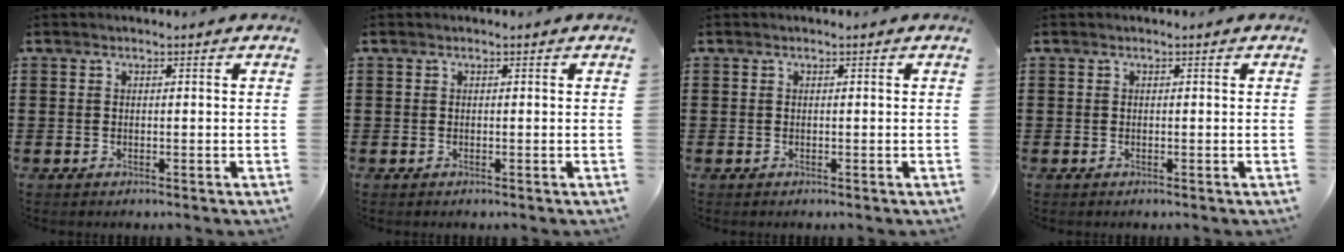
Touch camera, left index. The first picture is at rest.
{"total": 0.0}
{"total": 0.0}
{"total": 0.0}